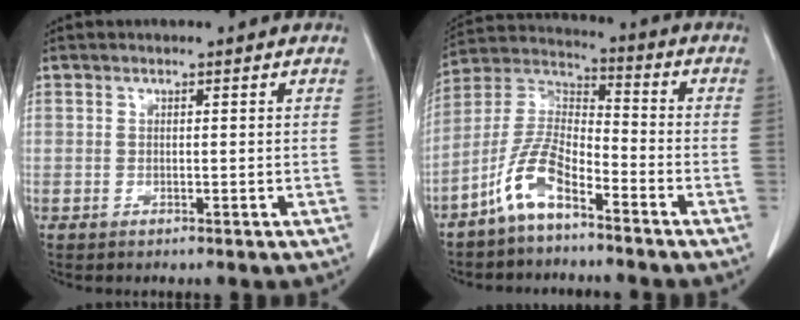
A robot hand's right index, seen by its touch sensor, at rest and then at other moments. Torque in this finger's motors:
{"motor_torque": [1.34, -0.80, 0.38, 0.19]}